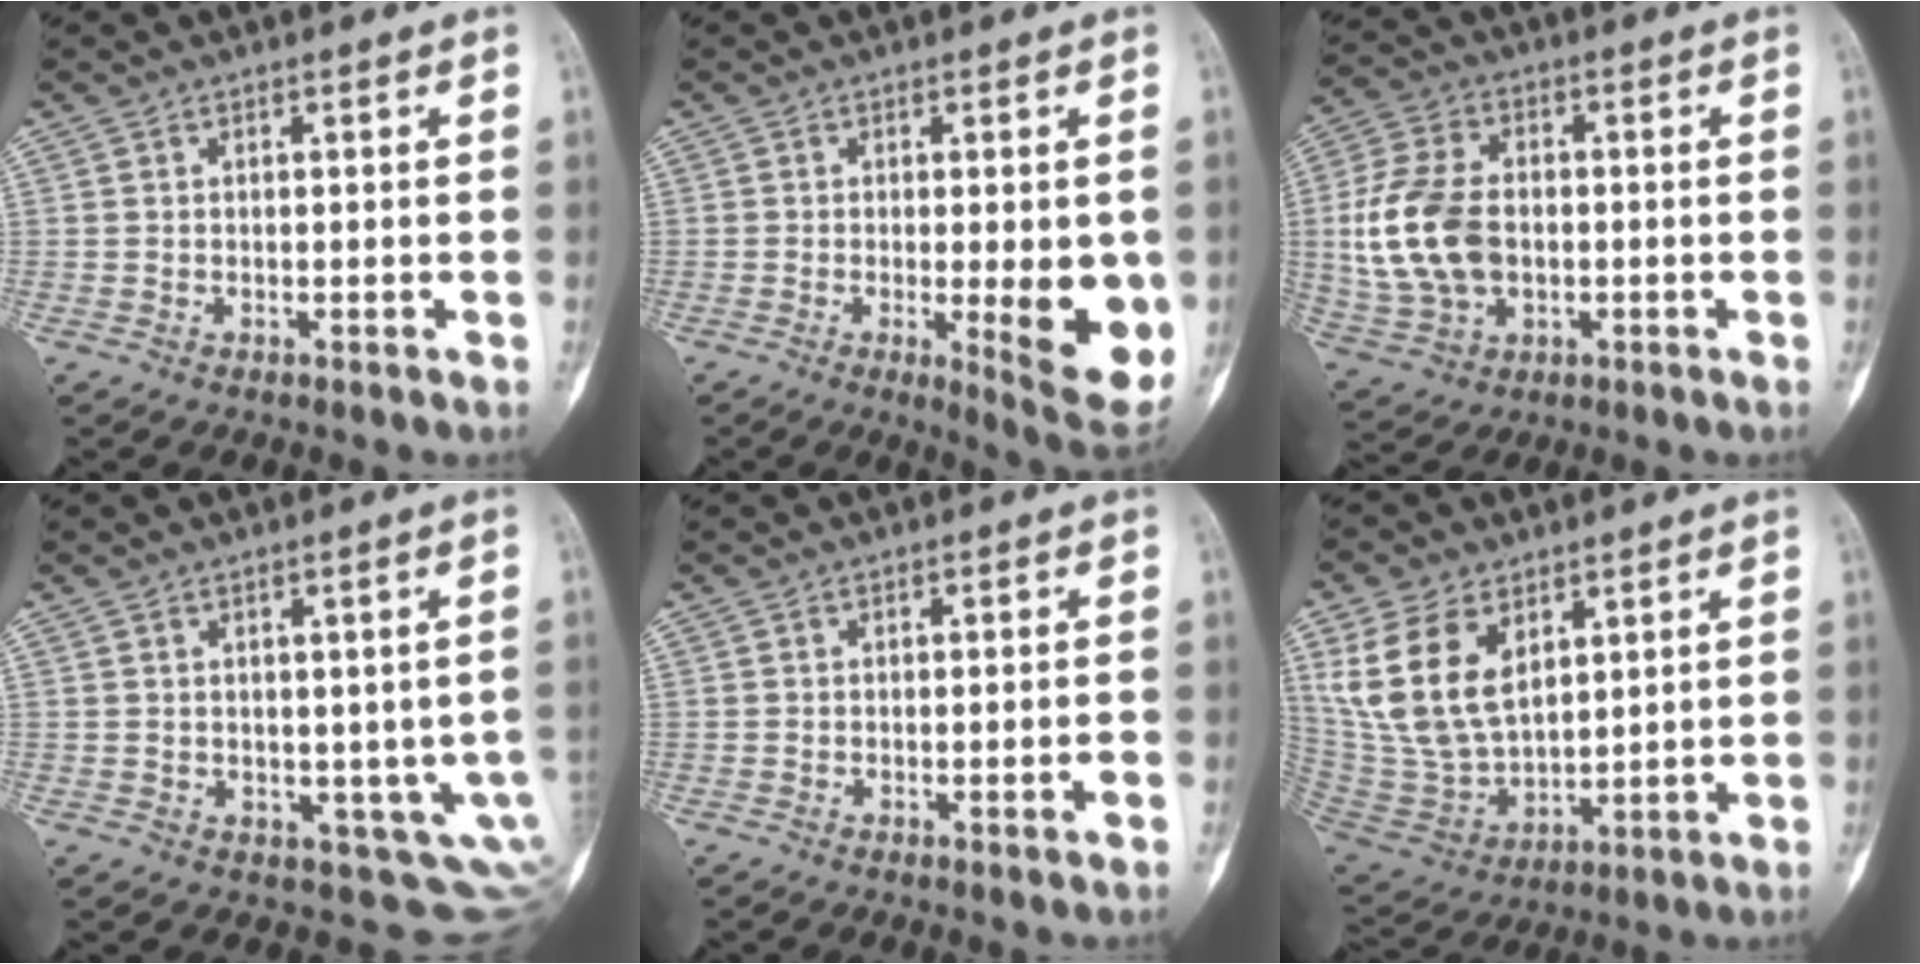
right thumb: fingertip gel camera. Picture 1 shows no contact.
{"total": 11.7, "force": [-1.8, 3.4, 11.0], "torque": [-0.126, -0.022, -0.015]}
{"total": 14.9, "force": [-0.4, 10.0, 11.0], "torque": [-0.219, 0.008, -0.001]}
{"total": 9.6, "force": [0.1, 5.6, 7.8], "torque": [-0.079, -0.024, 0.020]}
{"total": 1.6, "force": [-0.5, 0.2, 1.5], "torque": [-0.024, 0.002, -0.006]}
{"total": 16.0, "force": [6.5, 9.6, 11.0], "torque": [-0.208, -0.025, 0.147]}